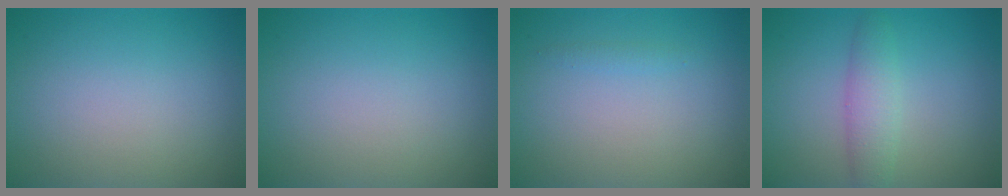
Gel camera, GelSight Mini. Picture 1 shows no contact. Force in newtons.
{"total": 0.0}
{"total": 0.5, "press": 0.5, "slide": 0.0}
{"total": 2.7, "press": 2.7, "slide": 0.1}